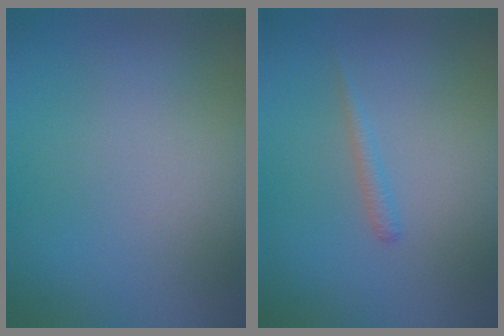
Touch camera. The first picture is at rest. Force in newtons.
{"total": 0.9, "press": 0.9, "slide": 0.1}